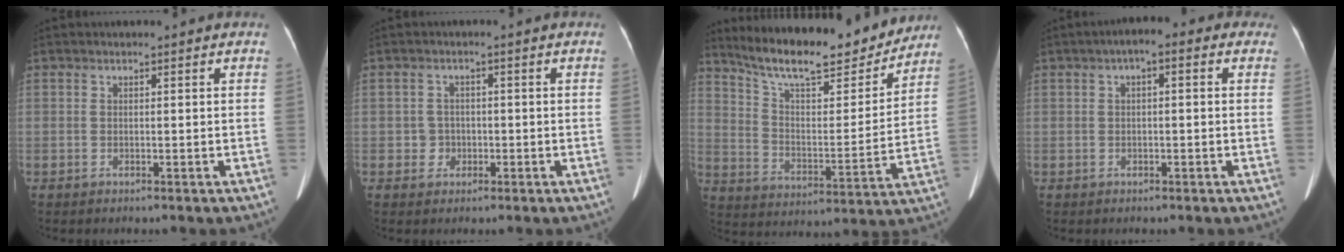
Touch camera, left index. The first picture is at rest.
{"total": 2.3, "force": [-0.6, 2.2, 0.1], "torque": [0.004, 0.008, -0.009]}
{"total": 20.6, "force": [18.1, 3.7, 9.2], "torque": [-0.150, -0.010, 0.277]}
{"total": 3.9, "force": [1.3, 1.5, 3.3], "torque": [-0.049, 0.023, 0.011]}